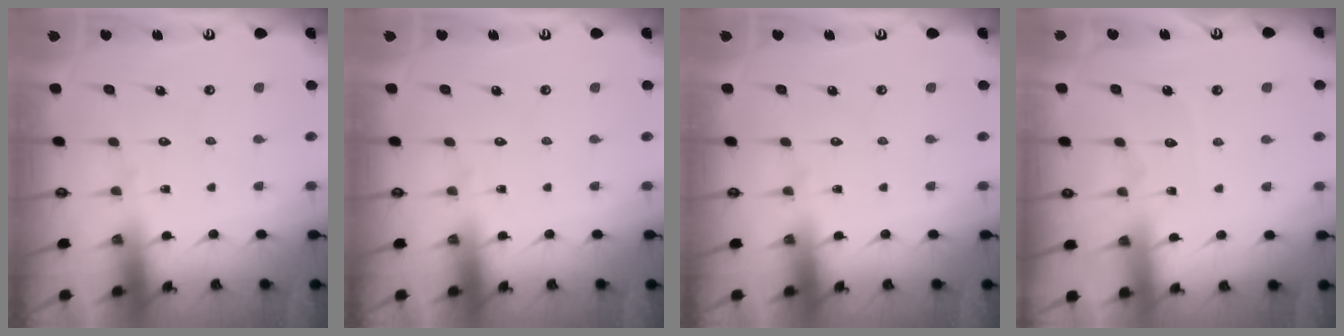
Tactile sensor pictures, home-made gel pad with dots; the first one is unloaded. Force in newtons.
{"total": 0.0}
{"total": 0.0}
{"total": 3.8, "press": 3.7, "slide": 0.4}